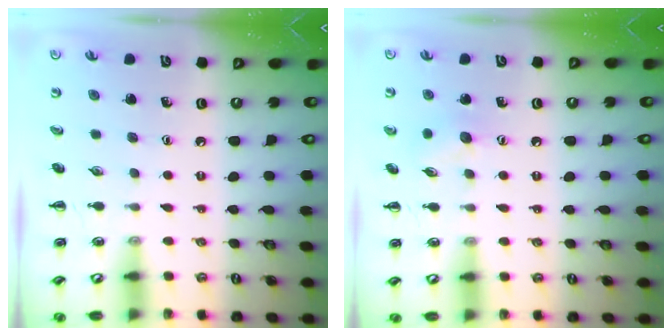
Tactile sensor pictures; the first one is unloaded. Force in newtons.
{"total": 7.5, "press": 7.4, "slide": 1.1}